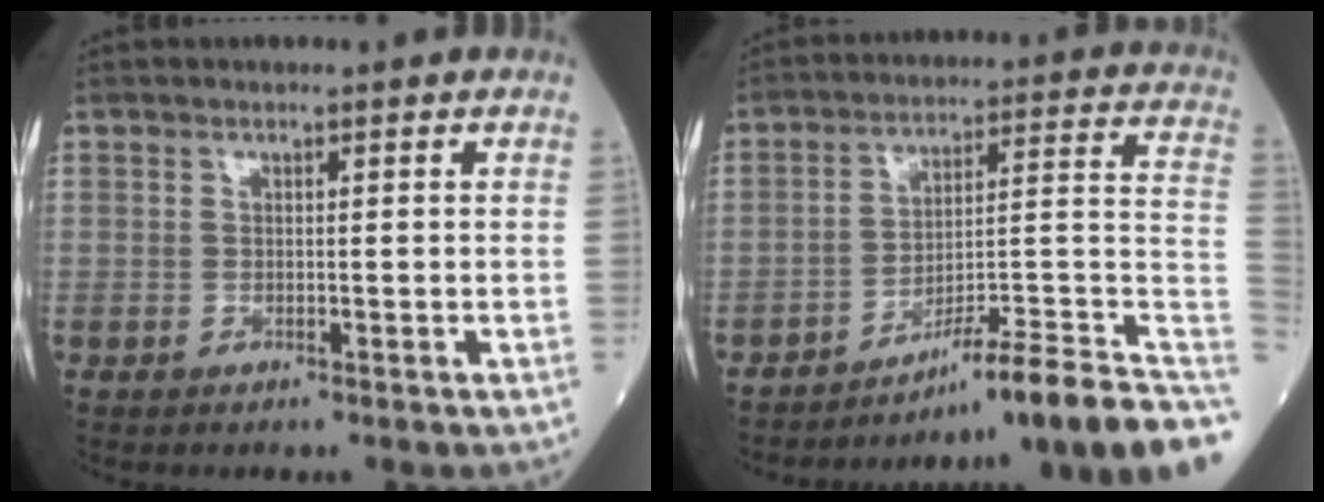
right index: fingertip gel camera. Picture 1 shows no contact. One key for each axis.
{"total": 18.7, "fx": -14.4, "fy": -1.2, "fz": 11.8, "tx": -0.098, "ty": 0.031, "tz": -0.218}